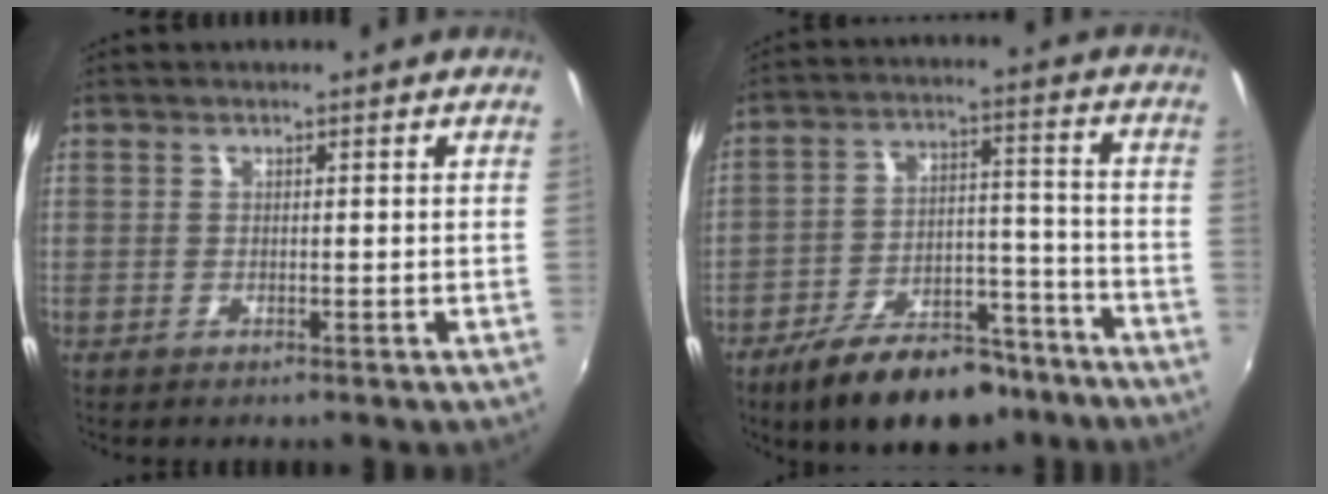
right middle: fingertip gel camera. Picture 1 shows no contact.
{"total": 17.2, "force": [-12.9, 7.5, 8.5], "torque": [-0.152, 0.013, -0.183]}